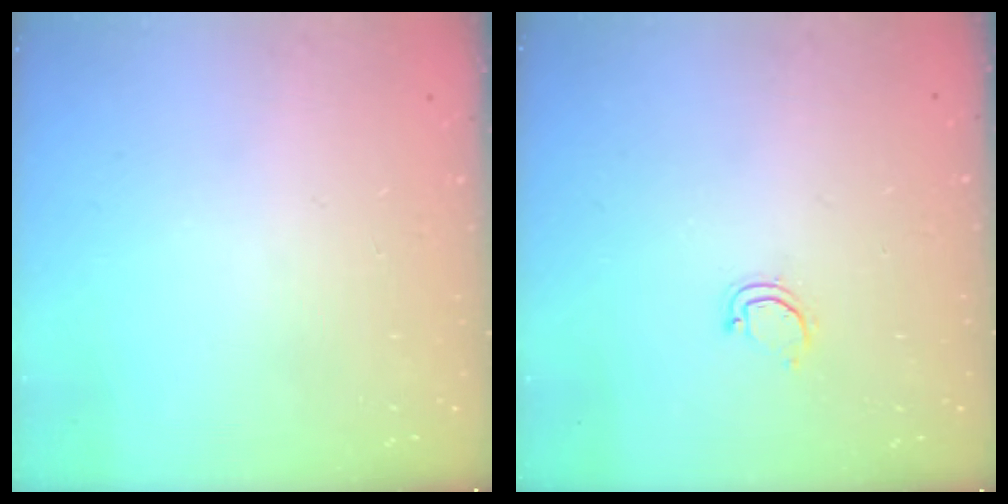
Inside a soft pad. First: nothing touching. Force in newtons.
{"total": 3.1, "press": 3.1, "slide": 0.2}